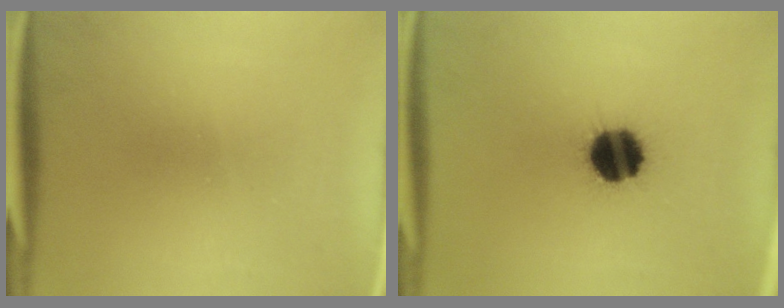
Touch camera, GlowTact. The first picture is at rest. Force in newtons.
{"total": 13.7}